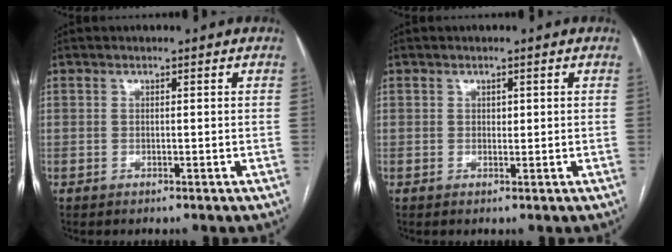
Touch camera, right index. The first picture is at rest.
{"total": 0.8, "force": [0.3, 0.6, 0.5], "torque": [-0.005, 0.000, 0.003]}